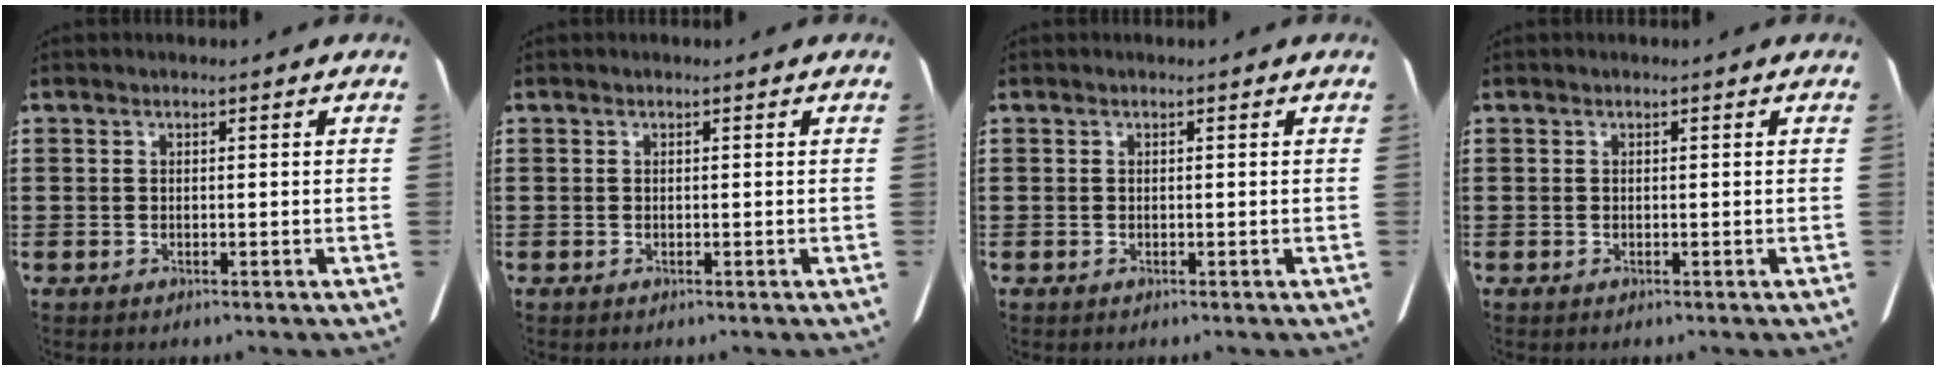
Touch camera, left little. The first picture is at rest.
{"total": 0.0}
{"total": 0.0}
{"total": 0.0}